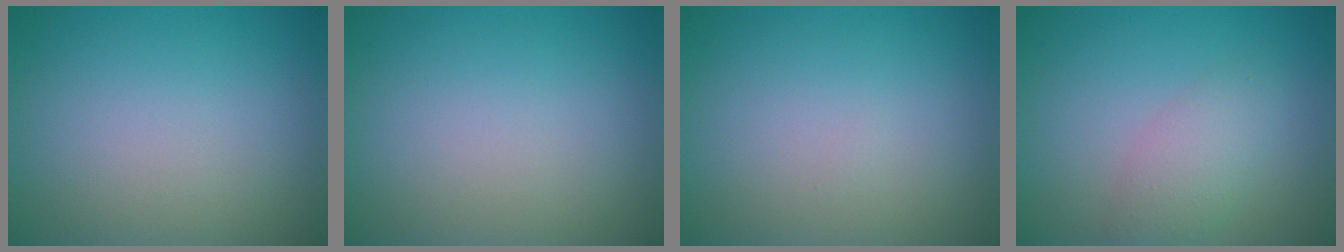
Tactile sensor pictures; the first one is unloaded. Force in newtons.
{"total": 0.0}
{"total": 0.0}
{"total": 2.8, "press": 2.8, "slide": 0.0}